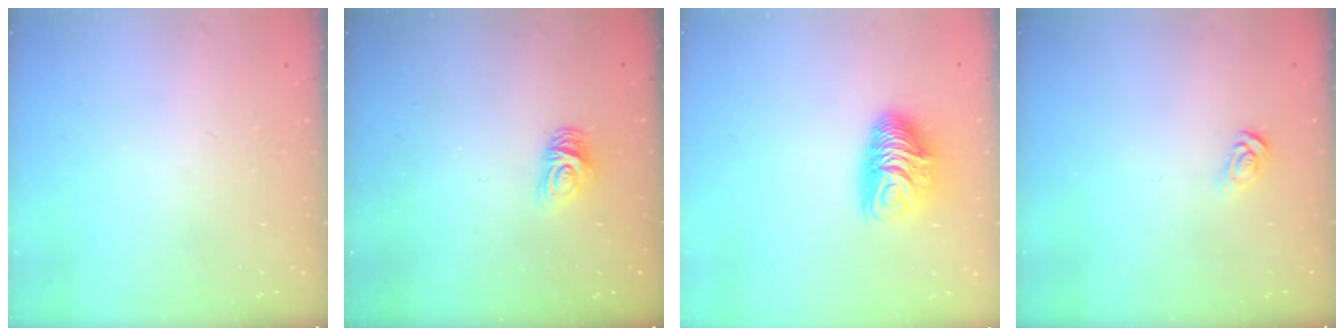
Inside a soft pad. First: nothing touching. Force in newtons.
{"total": 5.6, "press": 5.6, "slide": 0.6}
{"total": 10.3, "press": 10.3, "slide": 0.4}
{"total": 3.6, "press": 3.6, "slide": 0.3}